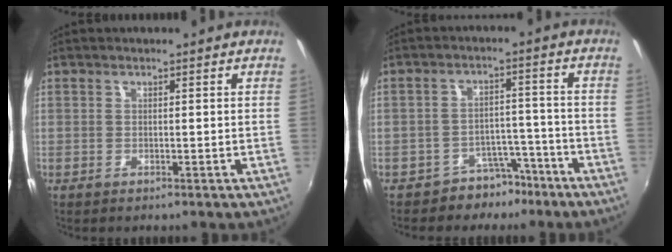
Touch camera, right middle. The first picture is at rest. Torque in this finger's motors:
{"motor_torque": [-0.02, -0.16, -0.02, 0.00]}